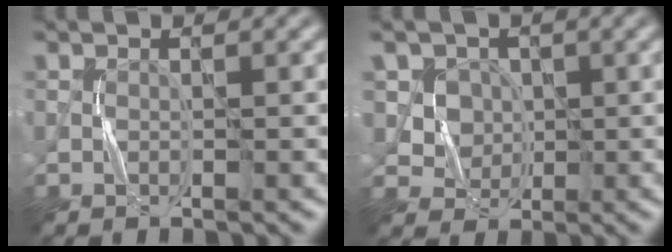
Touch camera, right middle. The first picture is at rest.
{"total": 4.3, "force": [1.7, 3.7, 1.3], "torque": [-0.024, 0.001, 0.036]}